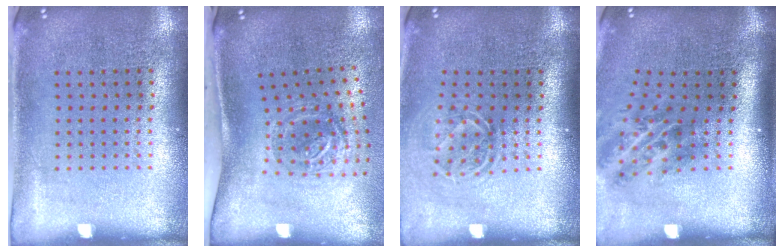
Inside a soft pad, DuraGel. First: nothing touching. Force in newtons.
{"total": 1.9, "press": 1.2, "slide": 1.5}
{"total": 1.6, "press": 1.2, "slide": 1.1}
{"total": 2.0, "press": 1.3, "slide": 1.6}